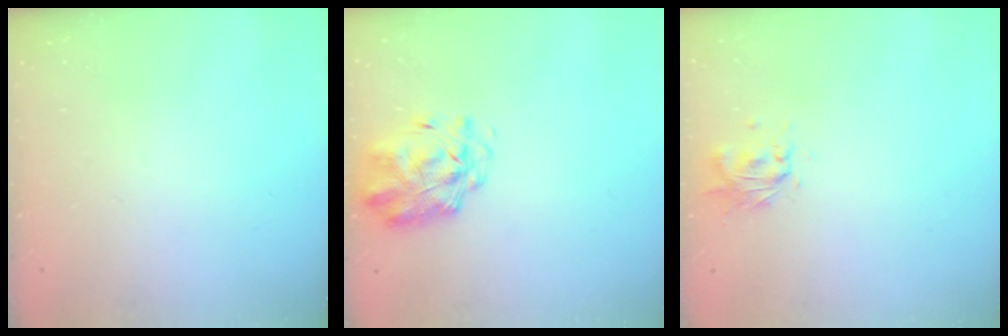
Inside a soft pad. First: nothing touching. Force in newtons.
{"total": 1.9, "press": 1.7, "slide": 0.9}
{"total": 0.7, "press": 0.7, "slide": 0.3}